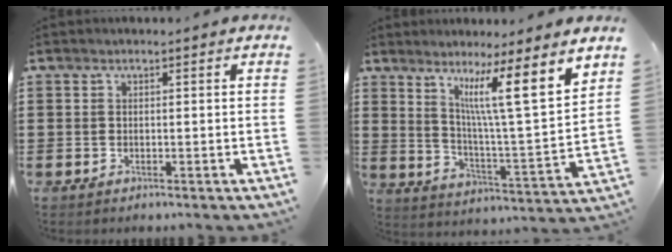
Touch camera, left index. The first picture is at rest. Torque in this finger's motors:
{"motor_torque": [2.14, 0.00, 0.82, 0.21]}